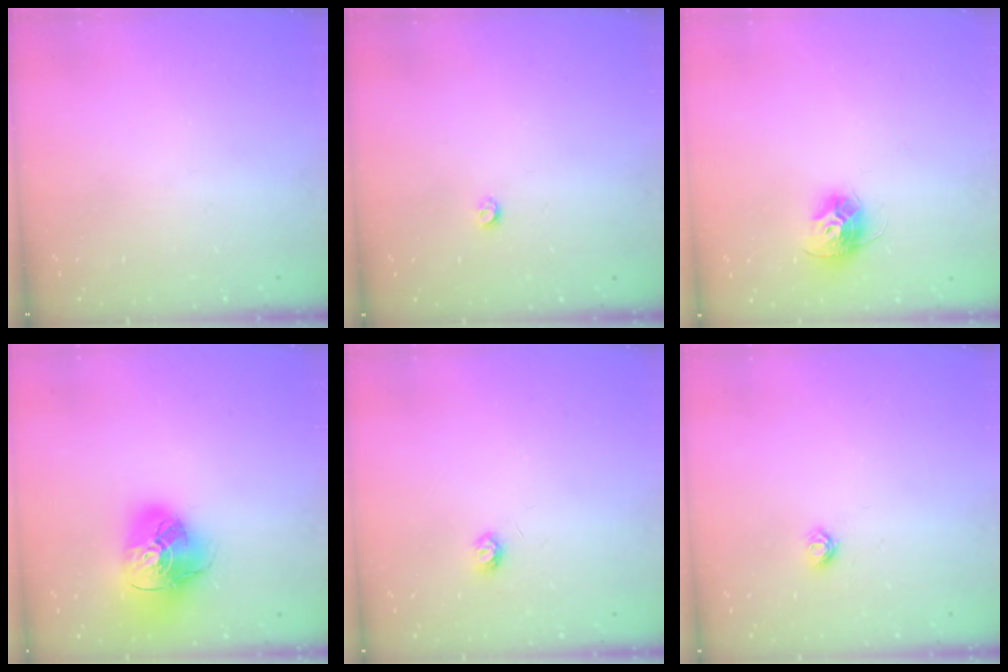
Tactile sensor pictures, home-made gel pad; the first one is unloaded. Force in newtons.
{"total": 2.9, "press": 2.8, "slide": 0.5}
{"total": 10.5, "press": 10.4, "slide": 0.9}
{"total": 15.6, "press": 15.5, "slide": 1.6}
{"total": 3.4, "press": 3.4, "slide": 0.3}
{"total": 3.5, "press": 3.4, "slide": 0.4}